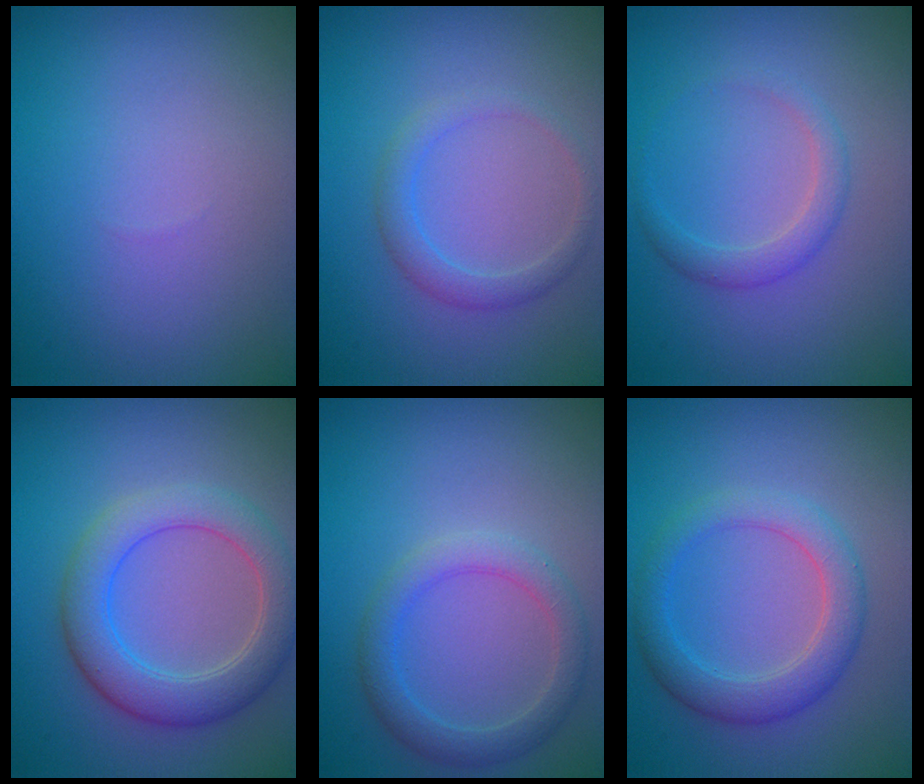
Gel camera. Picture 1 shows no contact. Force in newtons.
{"total": 2.0, "press": 2.0, "slide": 0.1}
{"total": 1.8, "press": 1.8, "slide": 0.1}
{"total": 5.2, "press": 5.2, "slide": 0.1}
{"total": 3.0, "press": 3.0, "slide": 0.1}
{"total": 3.7, "press": 3.7, "slide": 0.3}